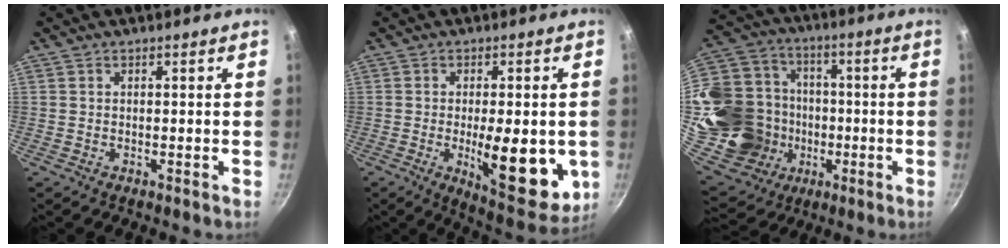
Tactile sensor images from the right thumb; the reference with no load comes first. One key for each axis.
{"total": 15.6, "fx": -2.6, "fy": 5.8, "fz": 14.2, "tx": -0.167, "ty": -0.014, "tz": -0.025}
{"total": 25.4, "fx": -3.5, "fy": 21.3, "fz": 13.5, "tx": -0.259, "ty": 0.051, "tz": -0.034}